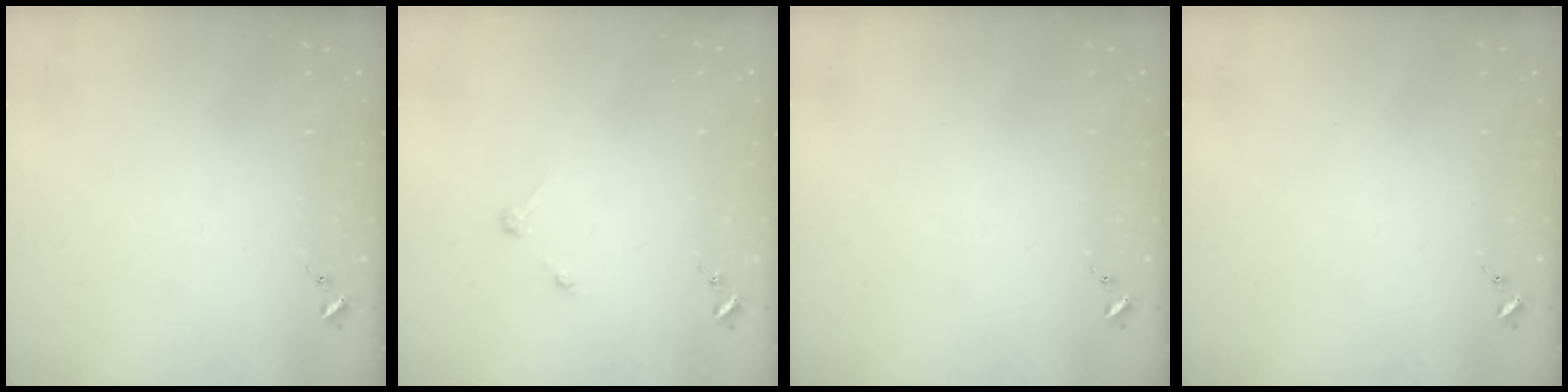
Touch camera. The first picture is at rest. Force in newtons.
{"total": 2.7, "press": 2.7, "slide": 0.3}
{"total": 0.0}
{"total": 0.0}